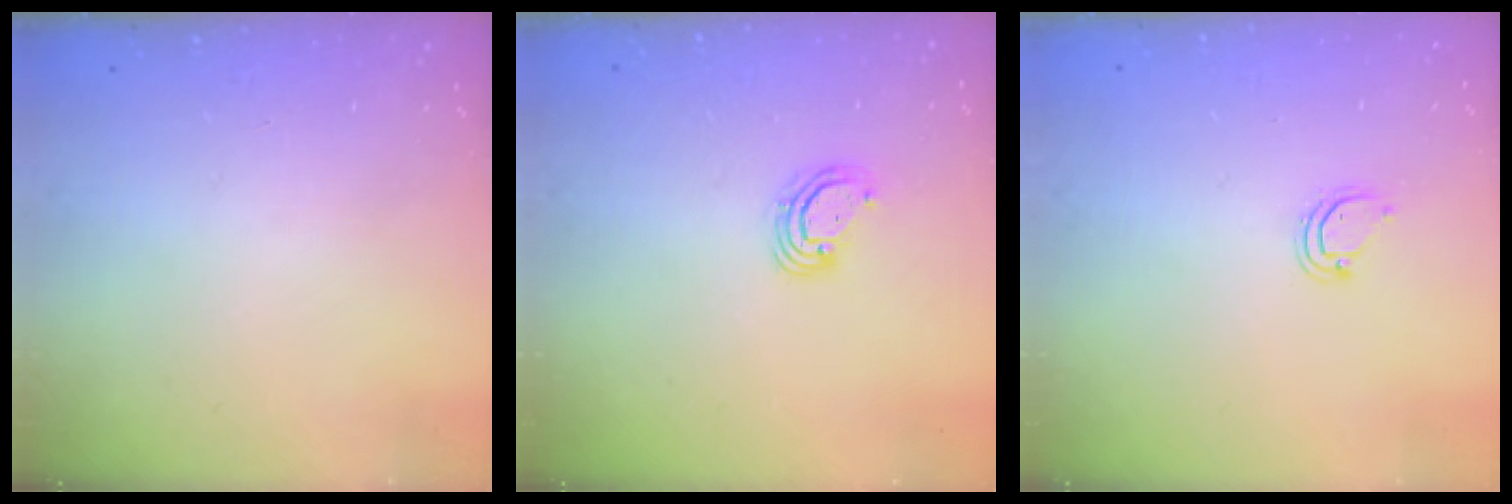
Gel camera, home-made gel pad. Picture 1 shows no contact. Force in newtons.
{"total": 4.1, "press": 4.1, "slide": 0.4}
{"total": 3.6, "press": 3.5, "slide": 0.4}